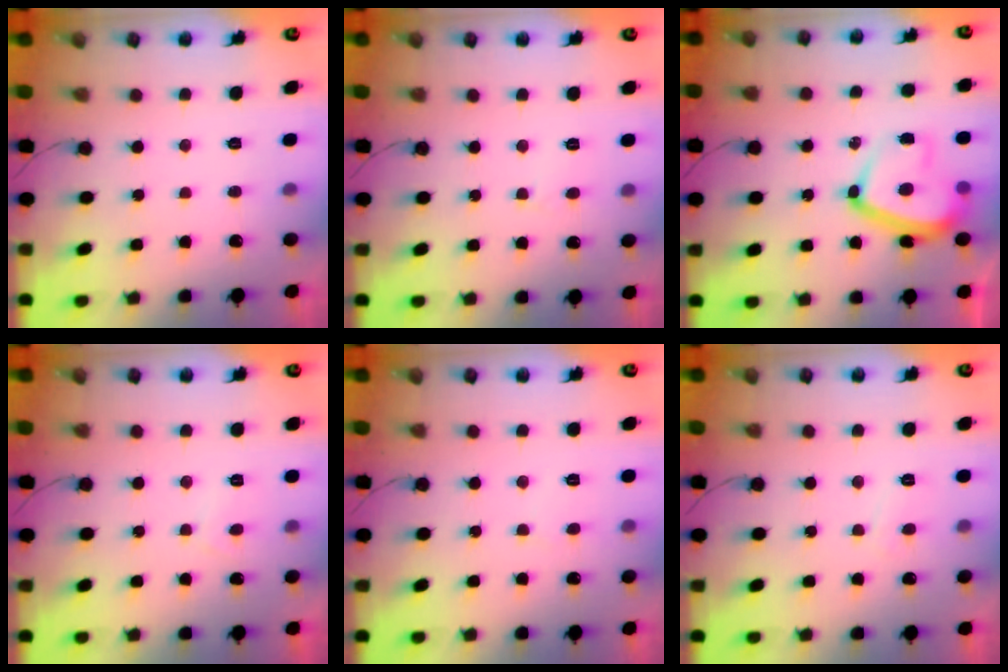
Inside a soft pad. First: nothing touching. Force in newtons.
{"total": 2.0, "press": 2.0, "slide": 0.2}
{"total": 15.0, "press": 14.9, "slide": 1.6}
{"total": 2.4, "press": 2.3, "slide": 0.5}
{"total": 2.6, "press": 2.6, "slide": 0.2}
{"total": 2.0, "press": 1.9, "slide": 0.5}